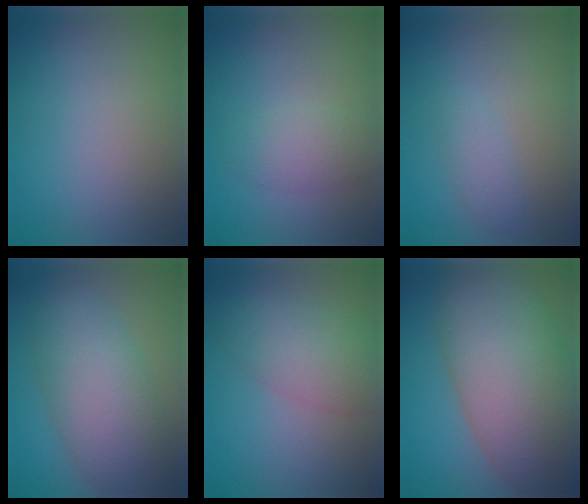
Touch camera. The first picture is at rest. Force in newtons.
{"total": 2.8, "press": 2.8, "slide": 0.2}
{"total": 1.5, "press": 1.5, "slide": 0.1}
{"total": 8.1, "press": 8.1, "slide": 0.3}
{"total": 4.8, "press": 4.8, "slide": 0.2}
{"total": 13.4, "press": 13.4, "slide": 0.5}